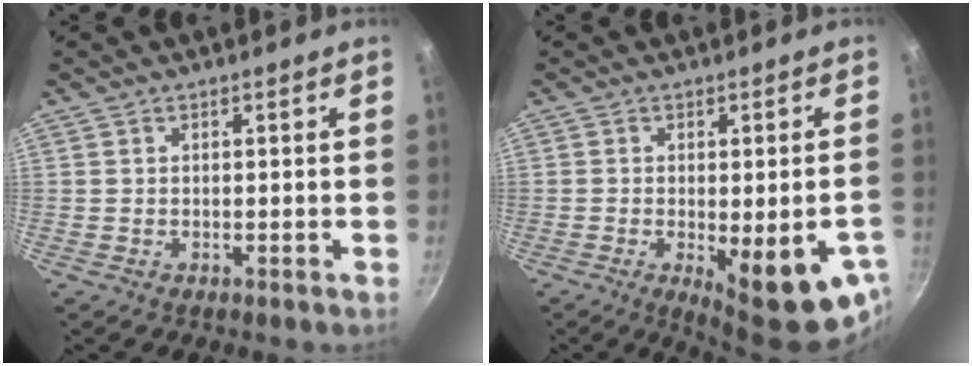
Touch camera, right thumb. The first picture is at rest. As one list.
[{"total": 16.0, "force": [-5.3, 4.8, 14.3], "torque": [-0.159, -0.013, -0.054]}]